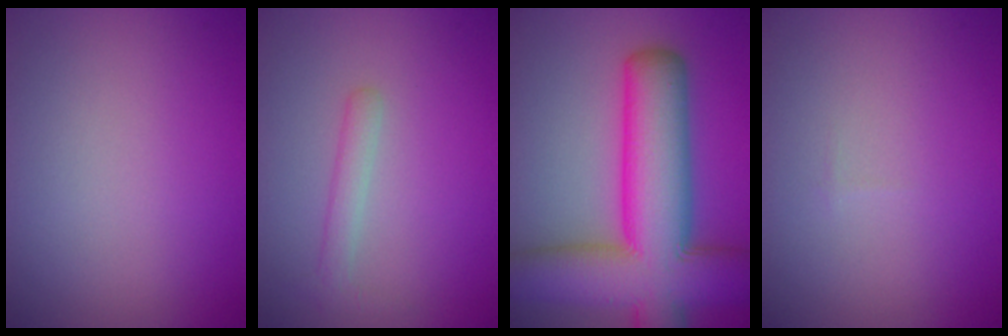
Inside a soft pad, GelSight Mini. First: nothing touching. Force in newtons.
{"total": 1.6, "press": 1.6, "slide": 0.0}
{"total": 12.8, "press": 12.8, "slide": 0.5}
{"total": 0.0}